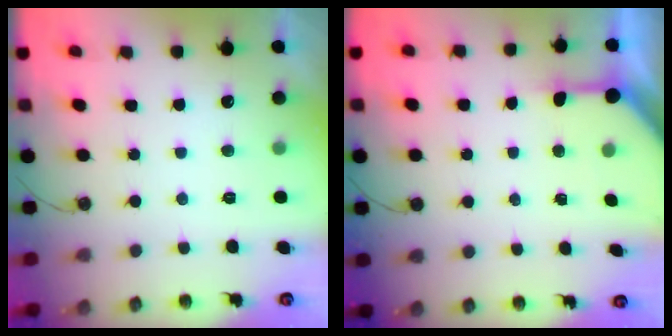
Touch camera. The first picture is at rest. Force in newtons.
{"total": 6.2, "press": 6.2, "slide": 0.2}